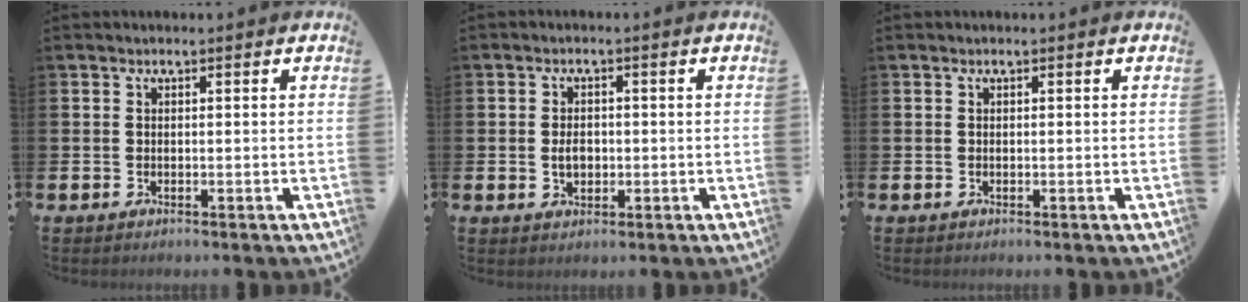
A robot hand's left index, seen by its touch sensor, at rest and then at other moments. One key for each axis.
{"total": 2.7, "fx": -0.2, "fy": 1.8, "fz": 2.0, "tx": -0.031, "ty": 0.002, "tz": -0.006}
{"total": 0.0}